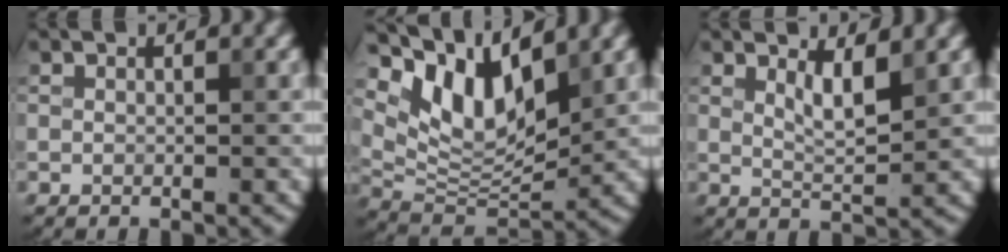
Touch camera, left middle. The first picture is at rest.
{"total": 7.6, "force": [4.6, 3.2, 5.1], "torque": [-0.098, -0.009, 0.085]}
{"total": 2.4, "force": [1.3, 0.5, 2.0], "torque": [-0.037, -0.010, 0.025]}